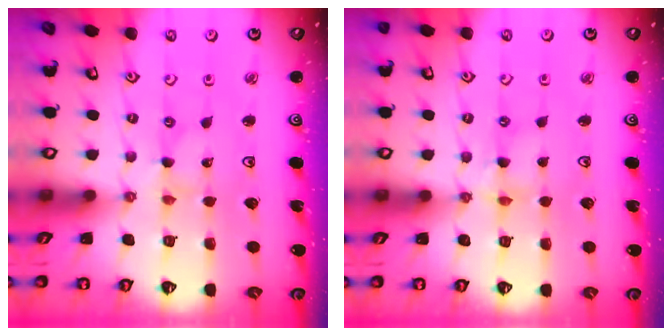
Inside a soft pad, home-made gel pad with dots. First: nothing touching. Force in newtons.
{"total": 3.3, "press": 3.3, "slide": 0.4}